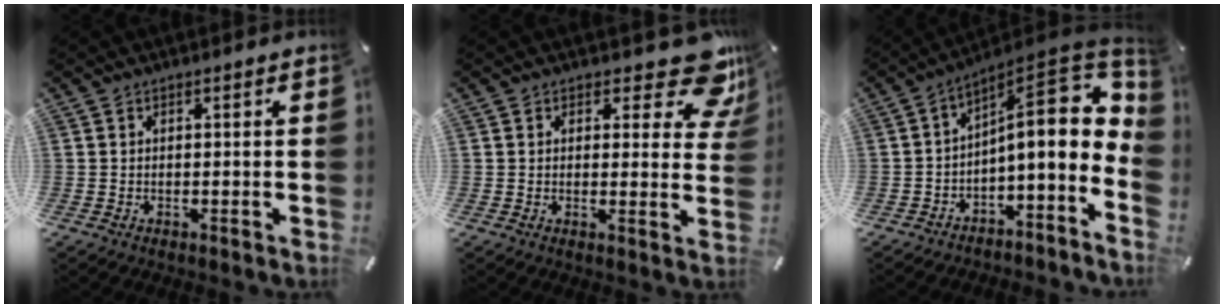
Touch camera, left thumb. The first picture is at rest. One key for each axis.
{"total": 10.0, "fx": 6.7, "fy": 4.2, "fz": 6.2, "tx": -0.060, "ty": -0.049, "tz": 0.114}
{"total": 14.8, "fx": 2.9, "fy": 5.9, "fz": 13.2, "tx": -0.175, "ty": -0.044, "tz": 0.046}